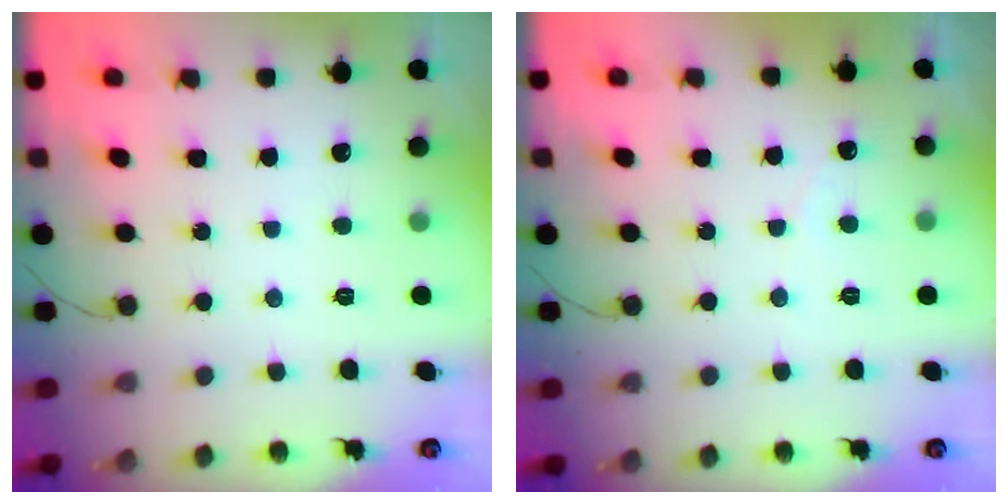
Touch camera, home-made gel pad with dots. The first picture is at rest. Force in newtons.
{"total": 1.9, "press": 1.9, "slide": 0.2}